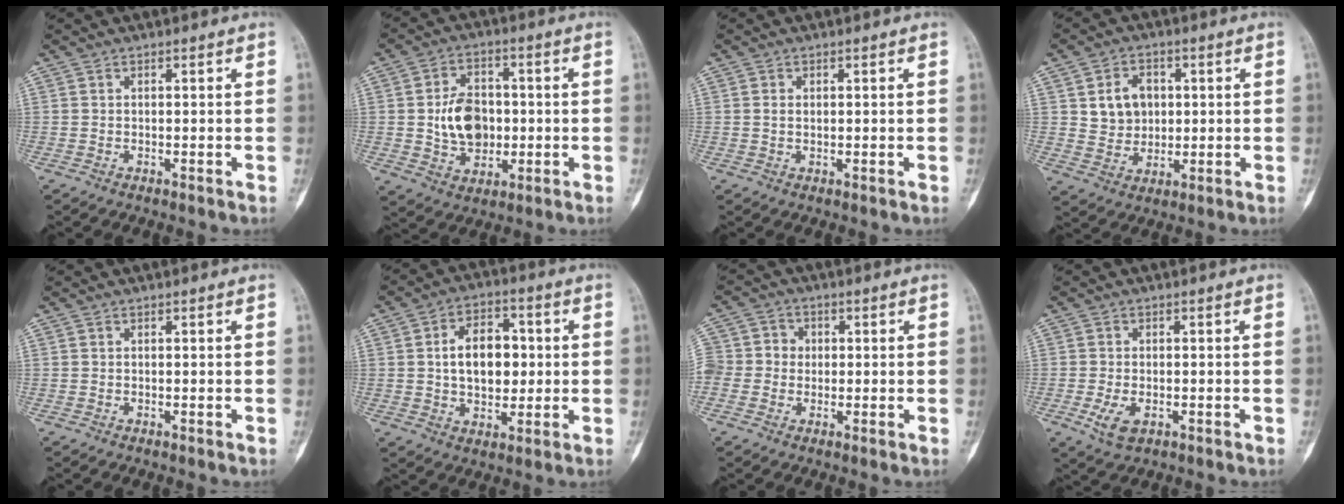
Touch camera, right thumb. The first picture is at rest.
{"total": 10.8, "force": [-0.2, 7.9, 7.4], "torque": [-0.097, 0.007, 0.000]}
{"total": 1.2, "force": [0.4, 0.8, 0.8], "torque": [-0.013, -0.001, 0.006]}
{"total": 7.8, "force": [1.7, 6.4, 4.2], "torque": [-0.037, -0.008, 0.035]}
{"total": 0.0}
{"total": 11.7, "force": [1.0, 7.7, 8.8], "torque": [-0.110, 0.011, 0.019]}
{"total": 9.9, "force": [0.3, 9.1, 3.7], "torque": [-0.073, 0.036, 0.008]}
{"total": 4.4, "force": [-1.4, 2.5, 3.3], "torque": [-0.065, -0.005, -0.022]}